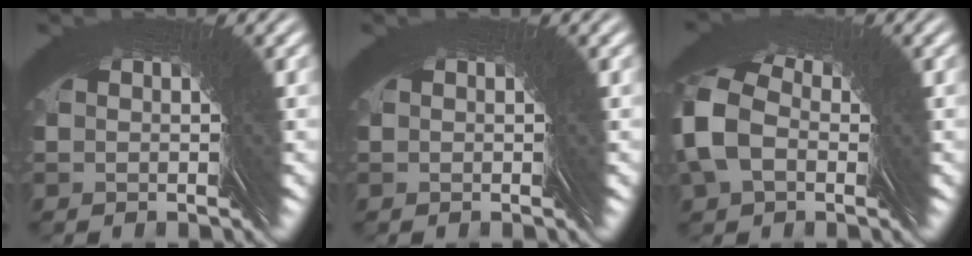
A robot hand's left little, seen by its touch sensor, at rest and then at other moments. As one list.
[{"total": 0.0}, {"total": 6.1, "force": [2.0, 4.9, 3.0], "torque": [-0.062, 0.018, 0.018]}]